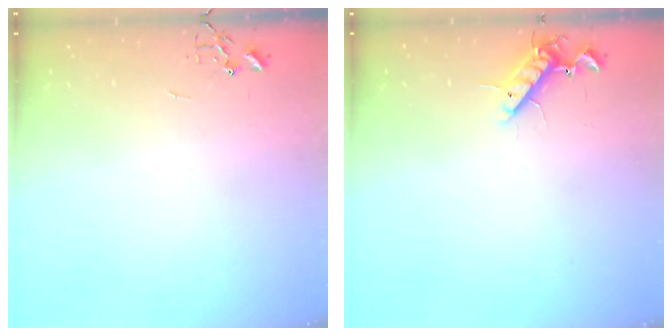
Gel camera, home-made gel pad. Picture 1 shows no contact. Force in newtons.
{"total": 10.0, "press": 9.8, "slide": 1.5}